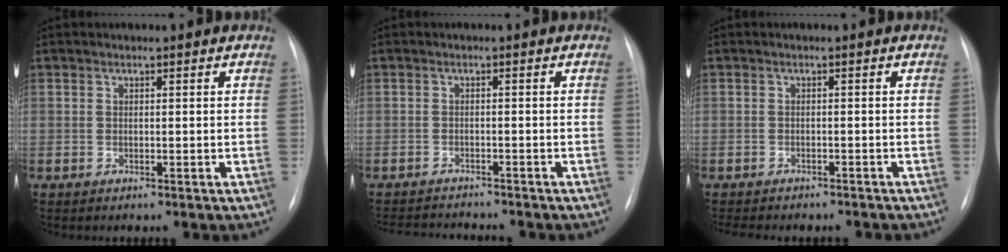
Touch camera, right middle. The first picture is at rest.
{"total": 6.7, "force": [-6.6, 0.4, 1.5], "torque": [-0.020, -0.001, -0.099]}
{"total": 8.6, "force": [-7.5, 3.0, 3.1], "torque": [-0.046, 0.003, -0.091]}